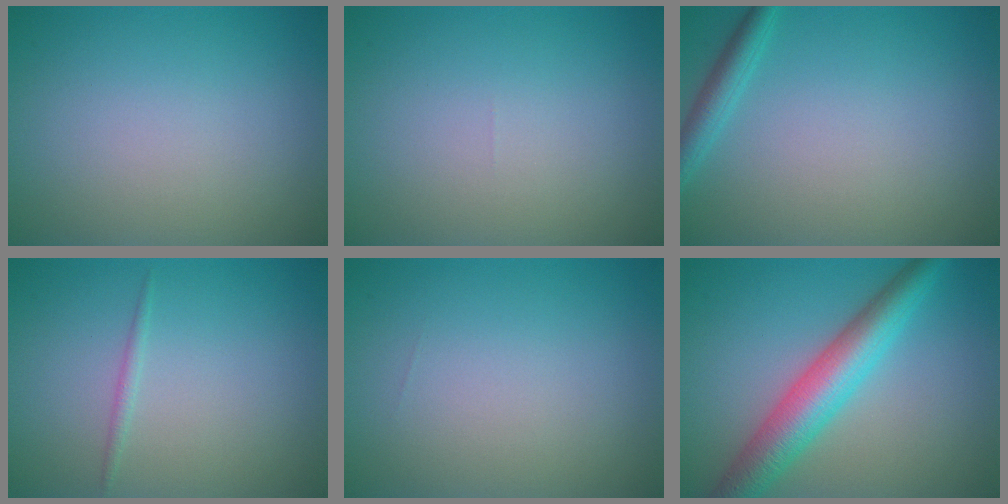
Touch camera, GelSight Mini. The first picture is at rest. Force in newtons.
{"total": 0.0}
{"total": 2.1, "press": 2.0, "slide": 0.2}
{"total": 0.7, "press": 0.7, "slide": 0.0}
{"total": 0.0}
{"total": 6.4, "press": 6.4, "slide": 0.1}